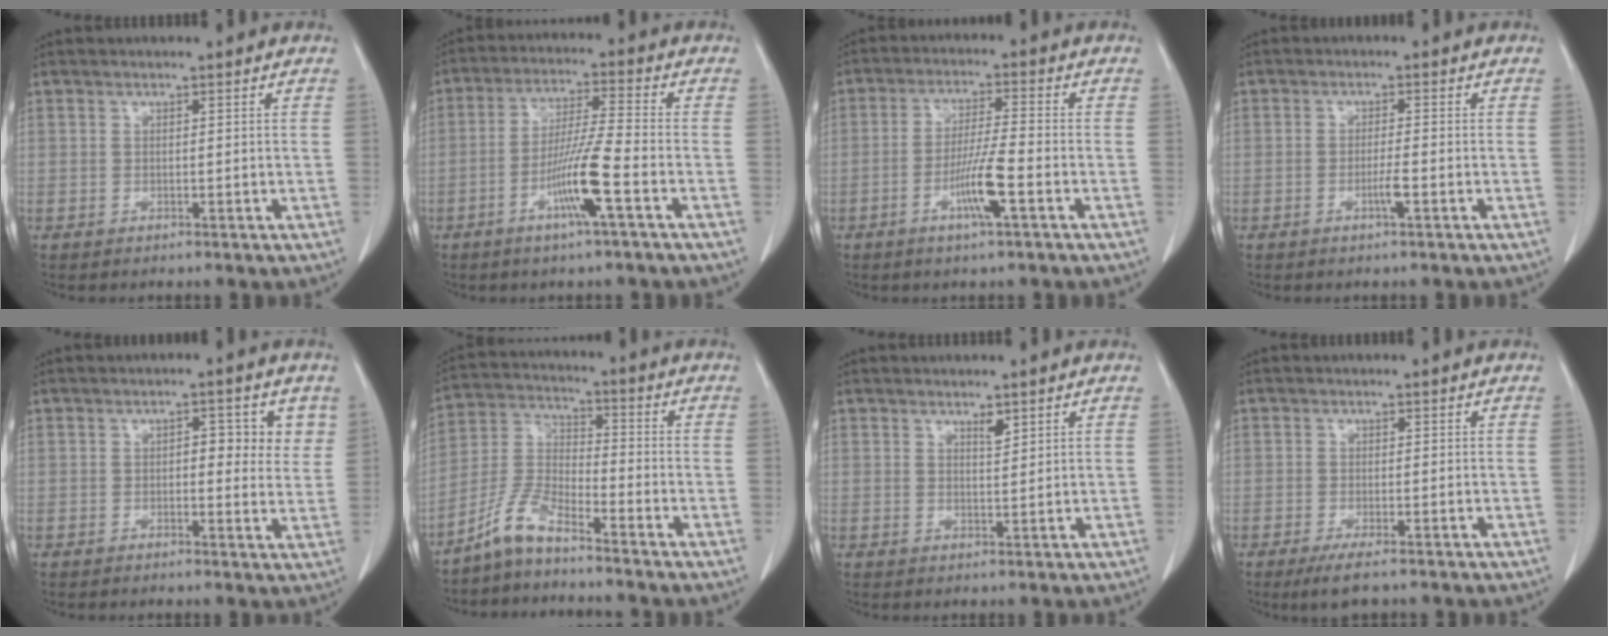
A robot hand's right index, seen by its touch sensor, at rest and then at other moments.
{"total": 9.0, "force": [-3.7, -0.7, 8.2], "torque": [-0.158, -0.008, -0.074]}
{"total": 6.9, "force": [-2.8, -0.2, 6.3], "torque": [-0.122, -0.007, -0.054]}
{"total": 2.7, "force": [-1.2, -0.3, 2.4], "torque": [-0.048, -0.003, -0.024]}
{"total": 5.4, "force": [1.6, 2.7, 4.4], "torque": [-0.042, 0.007, 0.018]}
{"total": 6.7, "force": [-5.6, 1.2, 3.4], "torque": [-0.089, -0.003, -0.120]}
{"total": 1.5, "force": [1.1, 0.3, 1.0], "torque": [-0.018, -0.005, 0.020]}
{"total": 3.6, "force": [-2.4, 0.4, 2.6], "torque": [-0.047, -0.011, -0.042]}